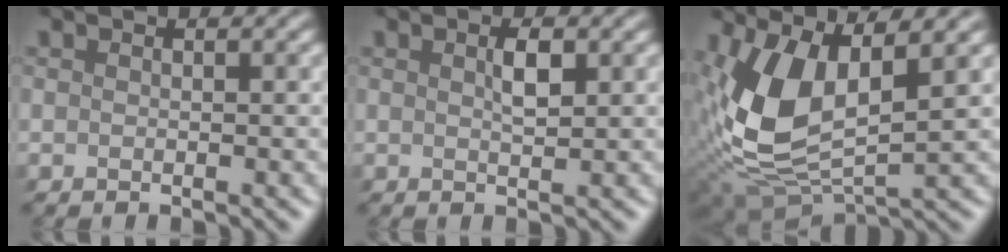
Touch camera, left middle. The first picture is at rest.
{"total": 0.9, "force": [0.4, -0.1, 0.8], "torque": [-0.027, 0.001, 0.006]}
{"total": 7.8, "force": [1.7, 3.8, 6.6], "torque": [-0.167, -0.009, 0.031]}